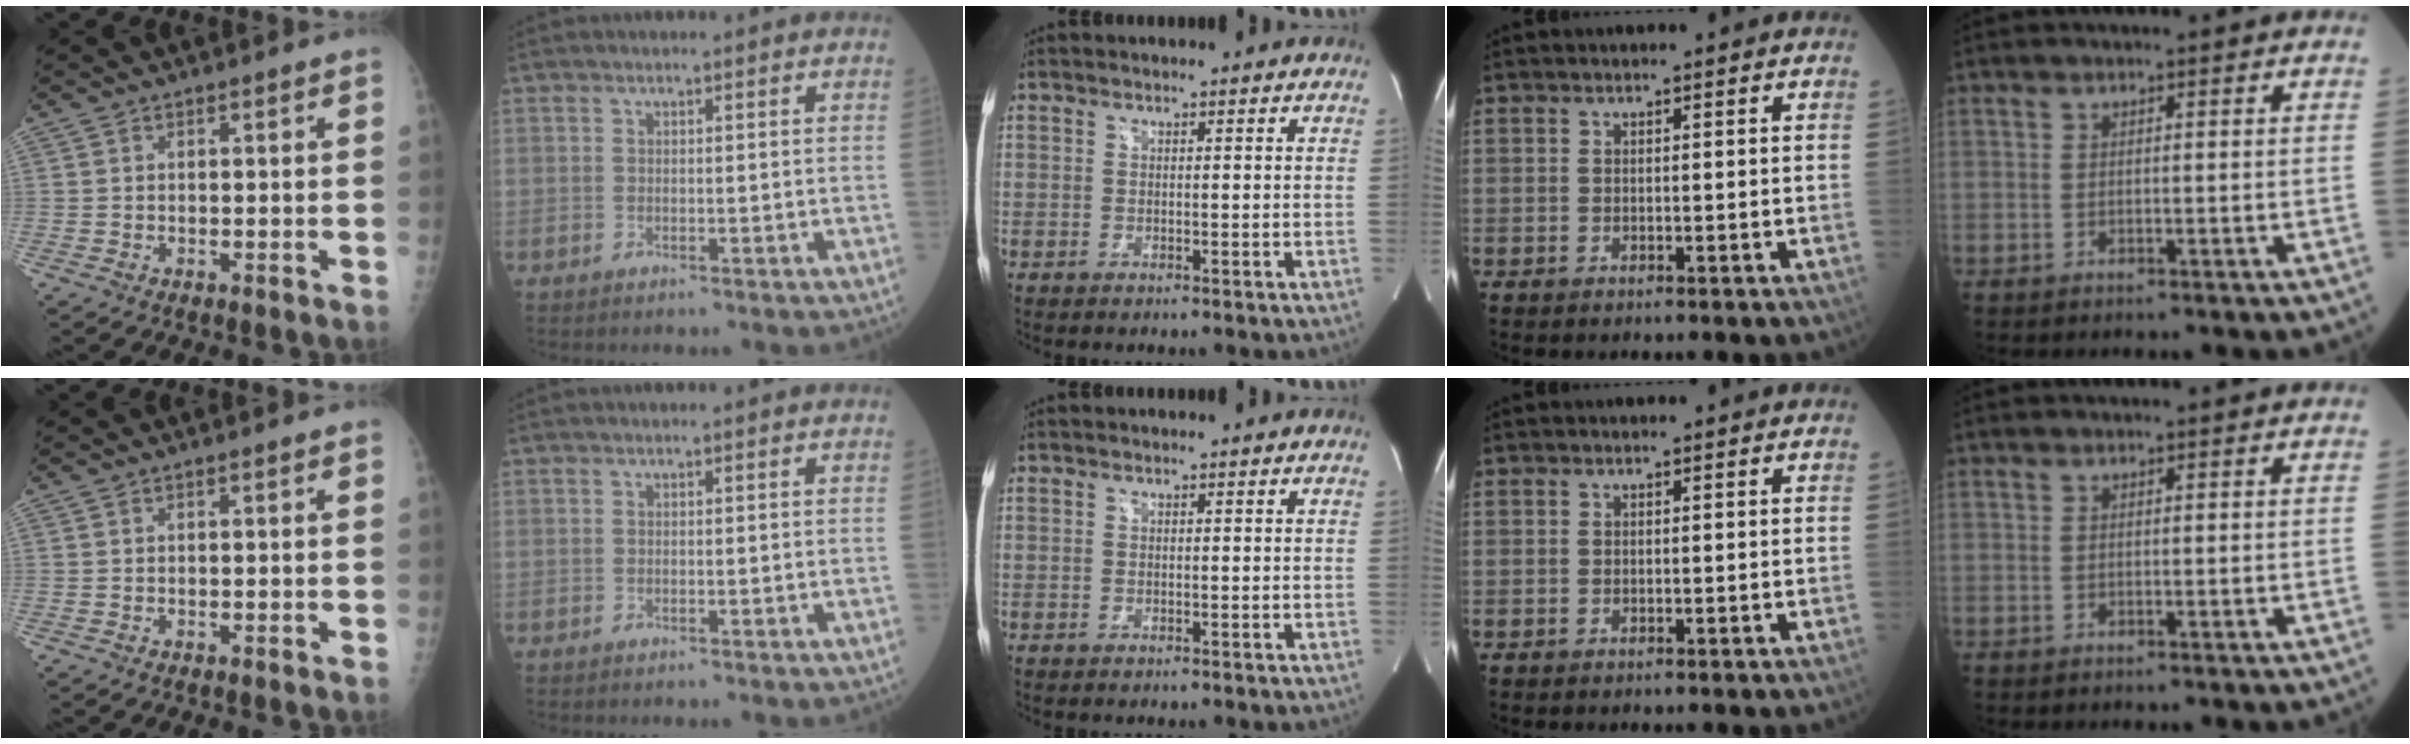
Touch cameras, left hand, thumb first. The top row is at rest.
{}